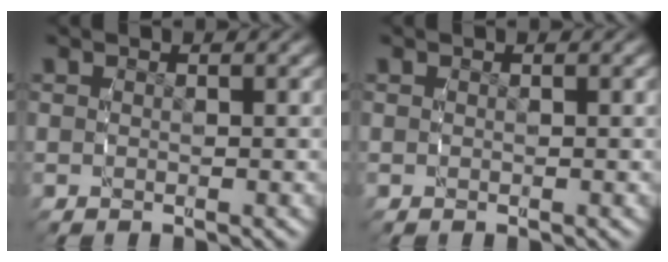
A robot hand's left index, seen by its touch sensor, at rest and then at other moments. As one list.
[{"total": 0.0}]